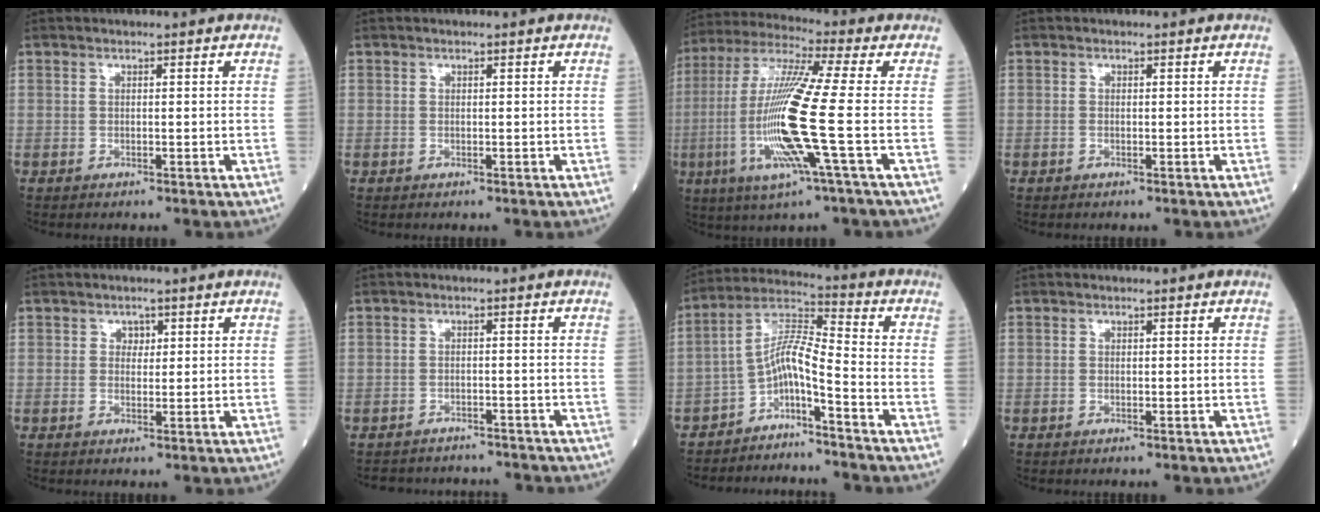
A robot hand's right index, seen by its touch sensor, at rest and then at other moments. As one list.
[{"total": 0.0}, {"total": 16.2, "force": [-3.3, -0.6, 15.9], "torque": [-0.335, -0.011, -0.074]}, {"total": 0.0}, {"total": 1.3, "force": [0.6, 1.0, 0.6], "torque": [-0.003, 0.000, 0.008]}, {"total": 7.1, "force": [-6.8, 2.2, 0.3], "torque": [-0.003, 0.012, -0.083]}, {"total": 6.6, "force": [-4.2, 0.4, 5.0], "torque": [-0.095, 0.027, -0.078]}, {"total": 0.0}]